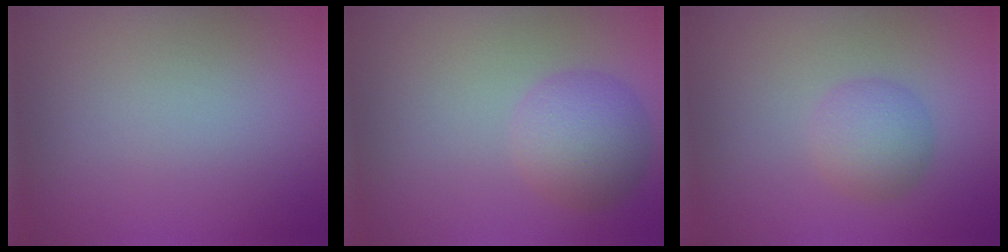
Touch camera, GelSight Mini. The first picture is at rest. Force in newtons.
{"total": 4.2, "press": 4.2, "slide": 0.1}
{"total": 2.7, "press": 2.7, "slide": 0.1}